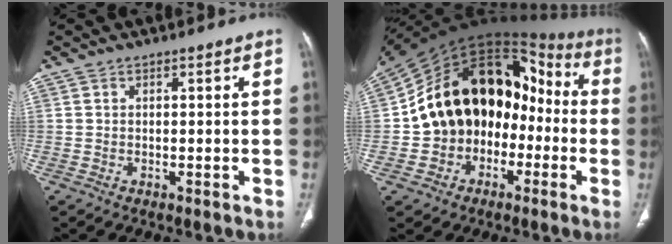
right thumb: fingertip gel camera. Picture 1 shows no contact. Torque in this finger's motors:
{"motor_torque": [1.08, 1.11, 1.95, -0.83, 0.68]}